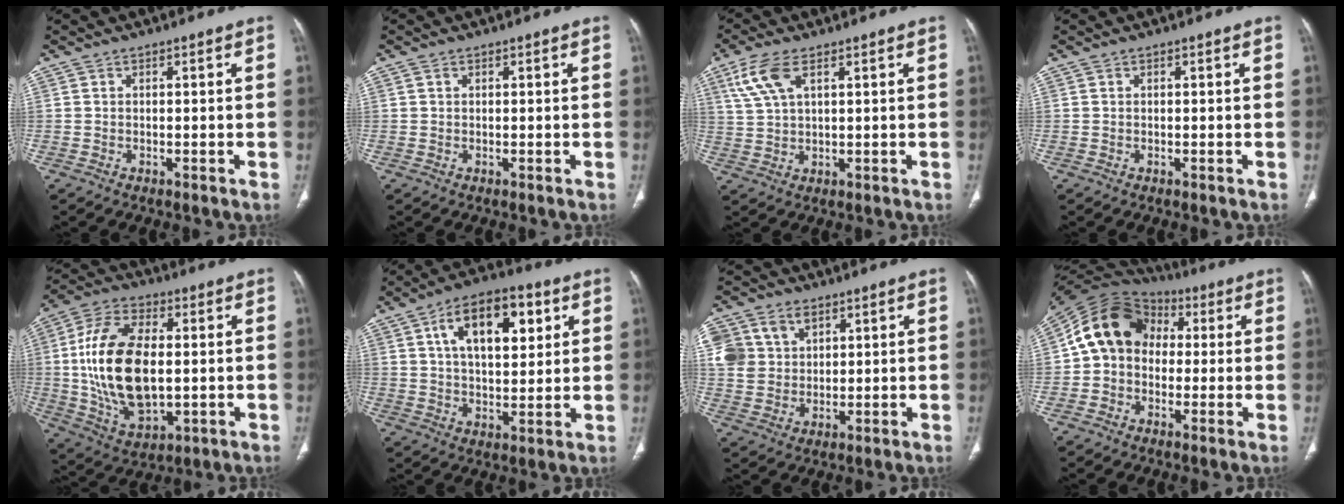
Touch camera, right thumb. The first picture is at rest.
{"total": 0.5, "force": [0.3, 0.4, 0.2], "torque": [-0.004, 0.002, 0.004]}
{"total": 7.1, "force": [3.5, 3.0, 5.4], "torque": [-0.126, 0.000, 0.076]}
{"total": 0.0}
{"total": 19.9, "force": [0.4, 10.8, 16.7], "torque": [-0.324, -0.003, 0.017]}
{"total": 15.6, "force": [5.9, 7.9, 12.1], "torque": [-0.162, -0.006, 0.093]}
{"total": 14.1, "force": [5.2, 11.1, 6.8], "torque": [-0.142, 0.007, 0.105]}
{"total": 13.6, "force": [1.3, 11.0, 7.9], "torque": [-0.120, 0.039, 0.012]}